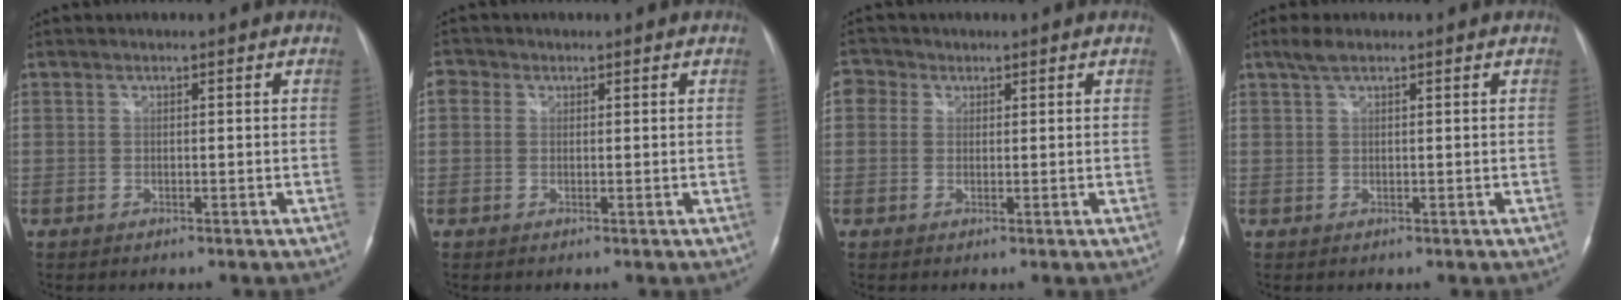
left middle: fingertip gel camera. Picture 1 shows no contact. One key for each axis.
{"total": 2.1, "fx": 0.7, "fy": 1.9, "fz": 0.8, "tx": -0.014, "ty": 0.012, "tz": 0.011}
{"total": 2.8, "fx": 1.1, "fy": 2.5, "fz": 0.8, "tx": -0.014, "ty": 0.012, "tz": 0.016}
{"total": 2.2, "fx": 1.6, "fy": 0.5, "fz": 1.5, "tx": -0.036, "ty": 0.012, "tz": 0.033}